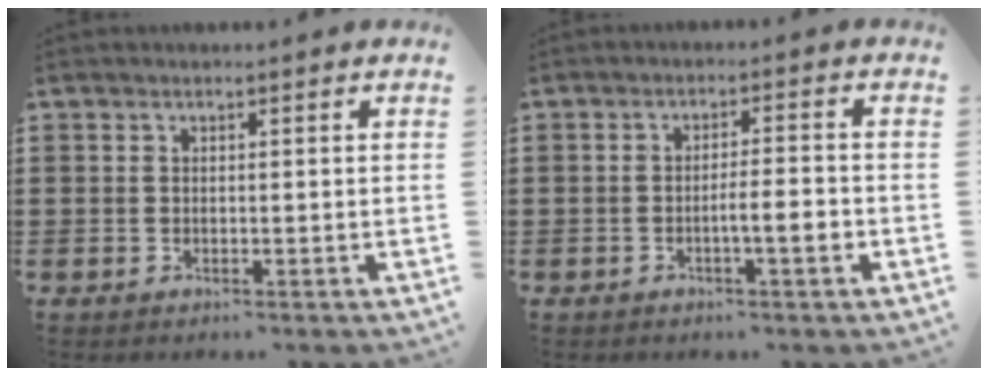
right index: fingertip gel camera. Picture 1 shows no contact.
{"total": 4.0, "force": [-1.4, 0.5, 3.7], "torque": [-0.064, 0.002, -0.026]}